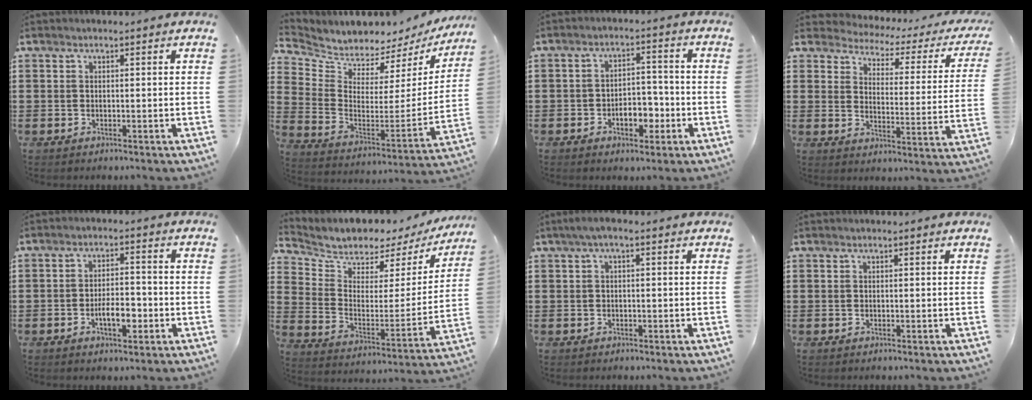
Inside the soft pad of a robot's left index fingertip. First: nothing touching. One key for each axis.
{"total": 4.3, "fx": 4.2, "fy": 0.9, "fz": -0.1, "tx": -0.030, "ty": -0.055, "tz": 0.069}
{"total": 5.5, "fx": -2.2, "fy": 3.2, "fz": 3.9, "tx": -0.059, "ty": 0.010, "tz": -0.042}
{"total": 2.2, "fx": 2.1, "fy": 0.5, "fz": 0.3, "tx": -0.028, "ty": -0.023, "tz": 0.026}
{"total": 4.9, "fx": -1.9, "fy": 2.1, "fz": 4.0, "tx": -0.061, "ty": 0.005, "tz": -0.035}
{"total": 5.1, "fx": 4.7, "fy": 1.9, "fz": 0.4, "tx": -0.044, "ty": -0.042, "tz": 0.077}
{"total": 1.5, "fx": -0.7, "fy": 0.2, "fz": 1.3, "tx": -0.028, "ty": -0.004, "tz": -0.017}
{"total": 0.0}